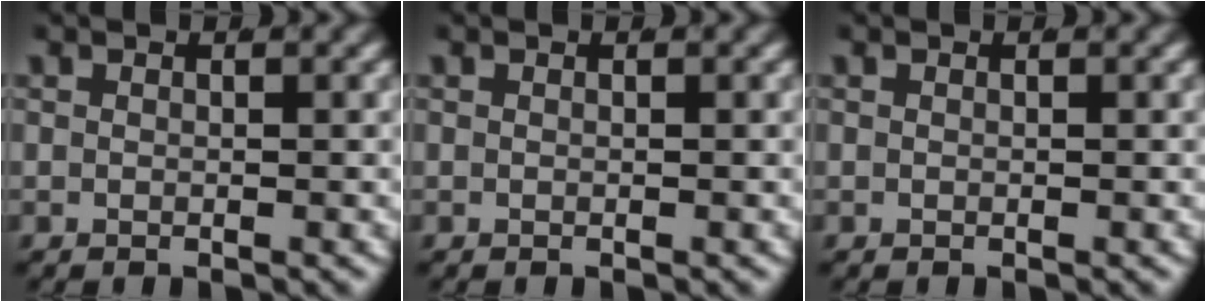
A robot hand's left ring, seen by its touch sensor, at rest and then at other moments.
{"total": 0.0}
{"total": 0.0}